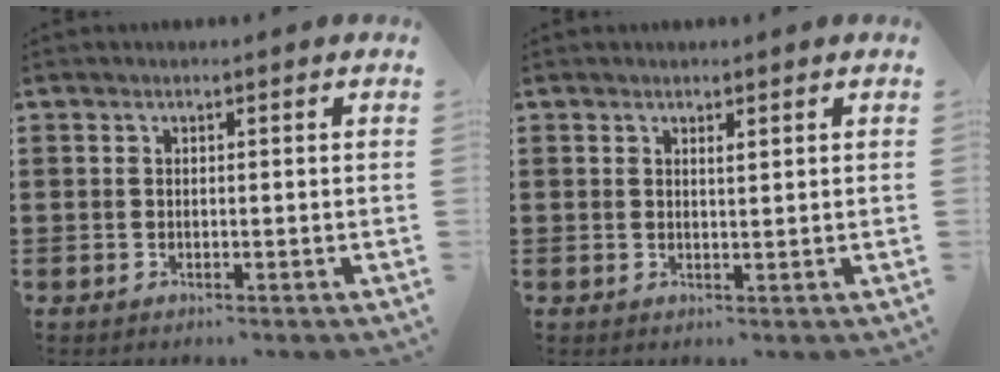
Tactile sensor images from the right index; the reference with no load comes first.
{"total": 0.9, "force": [0.7, 0.2, 0.5], "torque": [-0.012, 0.001, 0.012]}